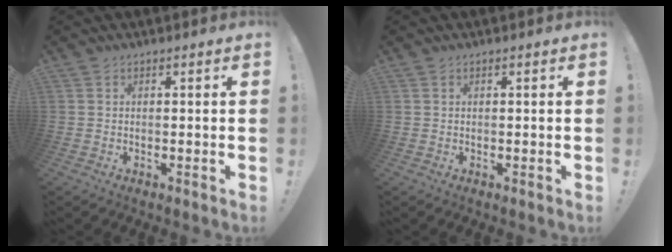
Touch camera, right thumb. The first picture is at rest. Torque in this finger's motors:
{"motor_torque": [-0.15, 0.00, 0.04, -0.05, 0.01]}